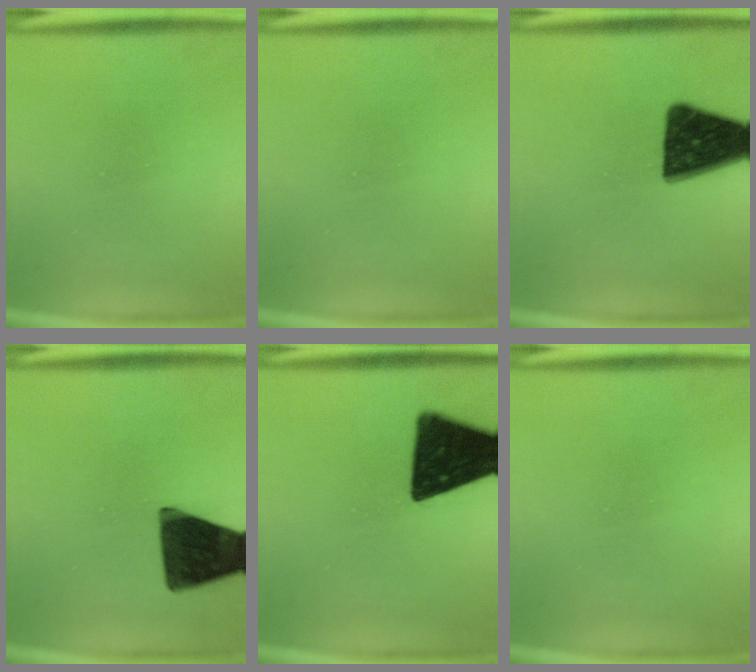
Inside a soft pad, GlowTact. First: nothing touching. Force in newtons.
{"total": 0.0}
{"total": 14.8}
{"total": 16.0}
{"total": 17.3}
{"total": 0.0}